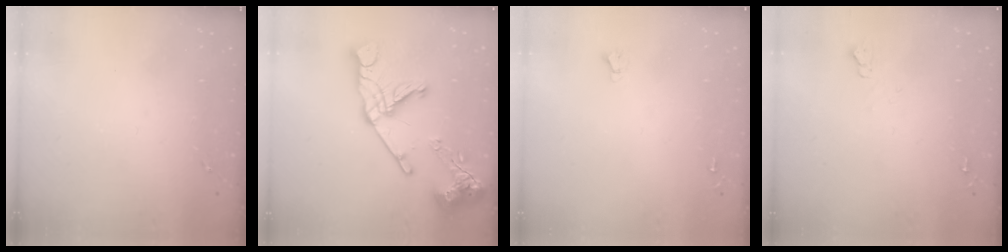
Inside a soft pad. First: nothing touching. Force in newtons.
{"total": 20.1, "press": 20.0, "slide": 2.3}
{"total": 2.0, "press": 2.0, "slide": 0.2}
{"total": 5.4, "press": 5.4, "slide": 0.7}